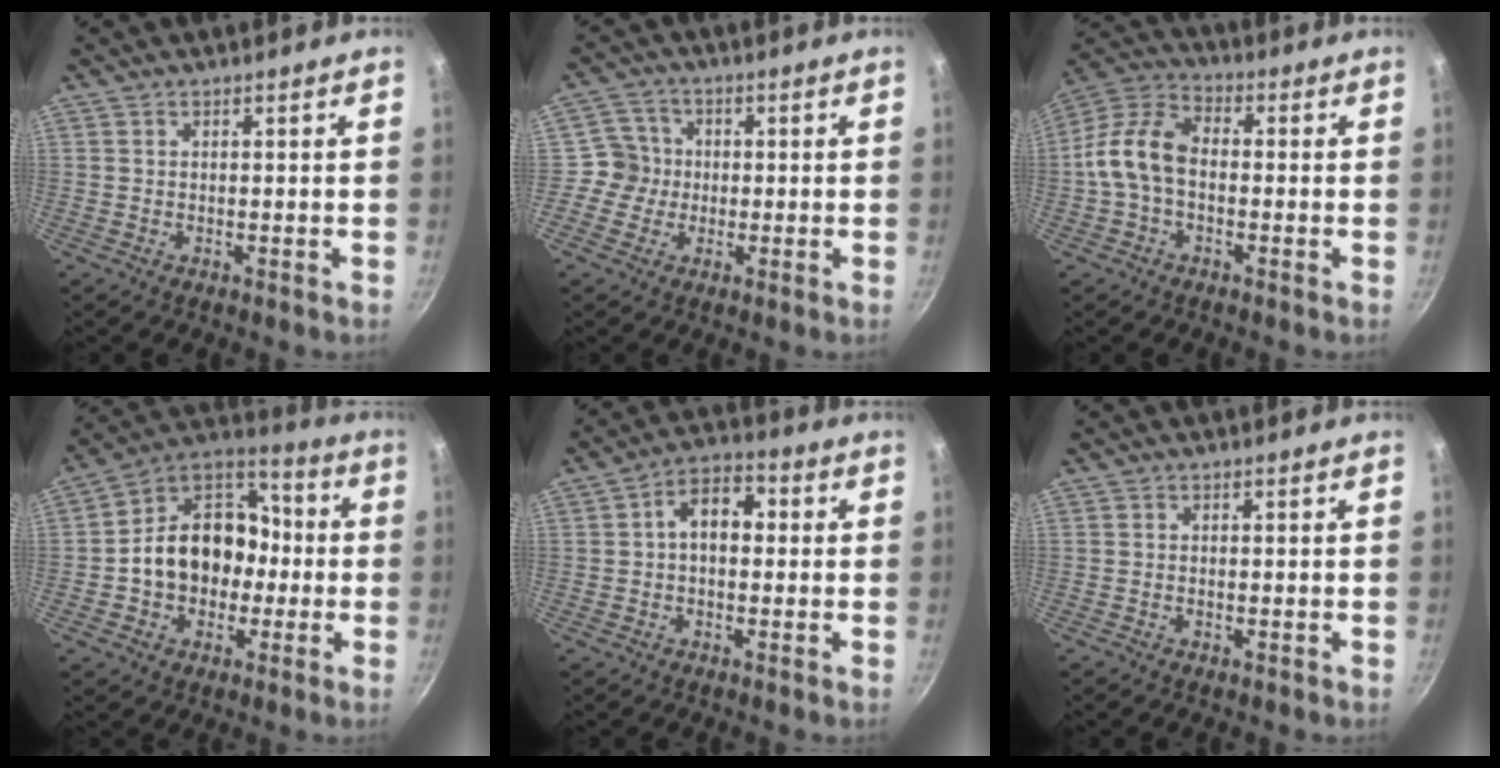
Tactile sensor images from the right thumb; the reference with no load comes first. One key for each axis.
{"total": 5.7, "fx": -0.7, "fy": 5.6, "fz": 0.7, "tx": 0.022, "ty": 0.014, "tz": -0.023}
{"total": 11.2, "fx": -1.1, "fy": 7.3, "fz": 8.5, "tx": -0.166, "ty": 0.035, "tz": -0.032}
{"total": 17.2, "fx": -1.6, "fy": 12.9, "fz": 11.2, "tx": -0.136, "ty": 0.043, "tz": -0.032}
{"total": 7.5, "fx": 0.6, "fy": 4.8, "fz": 5.7, "tx": -0.075, "ty": 0.028, "tz": -0.002}
{"total": 0.7, "fx": -0.3, "fy": 0.3, "fz": 0.5, "tx": -0.009, "ty": 0.003, "tz": -0.005}